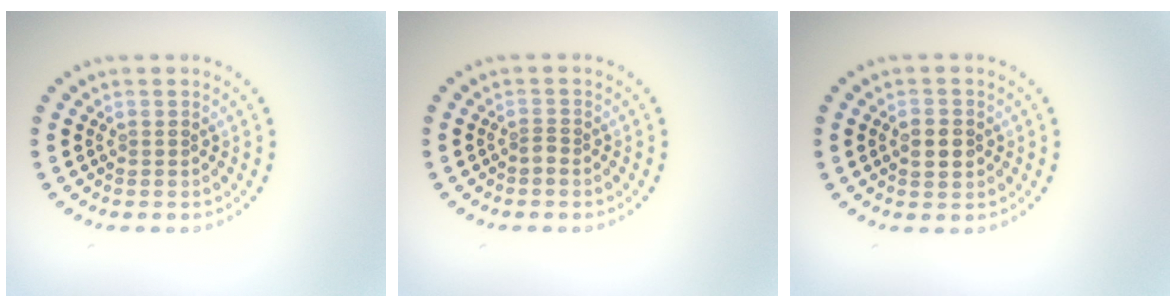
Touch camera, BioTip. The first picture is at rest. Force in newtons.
{"total": 0.8, "press": 0.5, "slide": 0.7}
{"total": 2.5, "press": 2.5, "slide": 0.1}